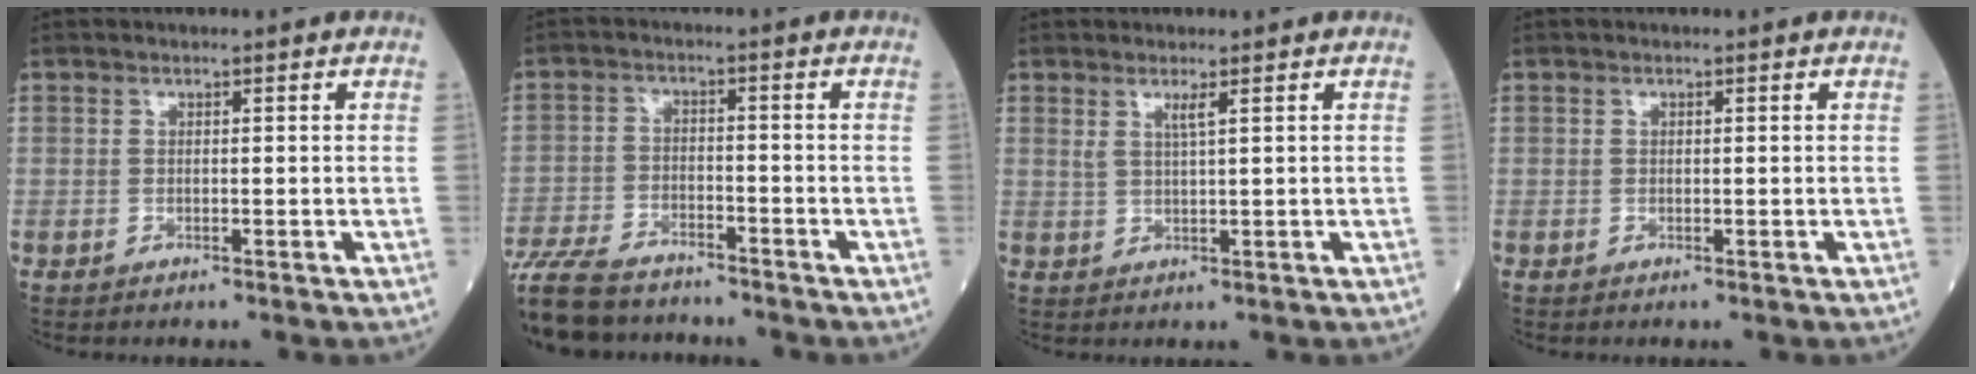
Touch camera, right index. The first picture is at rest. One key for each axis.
{"total": 13.4, "fx": -11.5, "fy": 3.9, "fz": 5.6, "tx": -0.114, "ty": -0.015, "tz": -0.190}
{"total": 1.9, "fx": 1.1, "fy": -0.2, "fz": 1.6, "tx": -0.035, "ty": -0.006, "tz": 0.023}
{"total": 0.0}